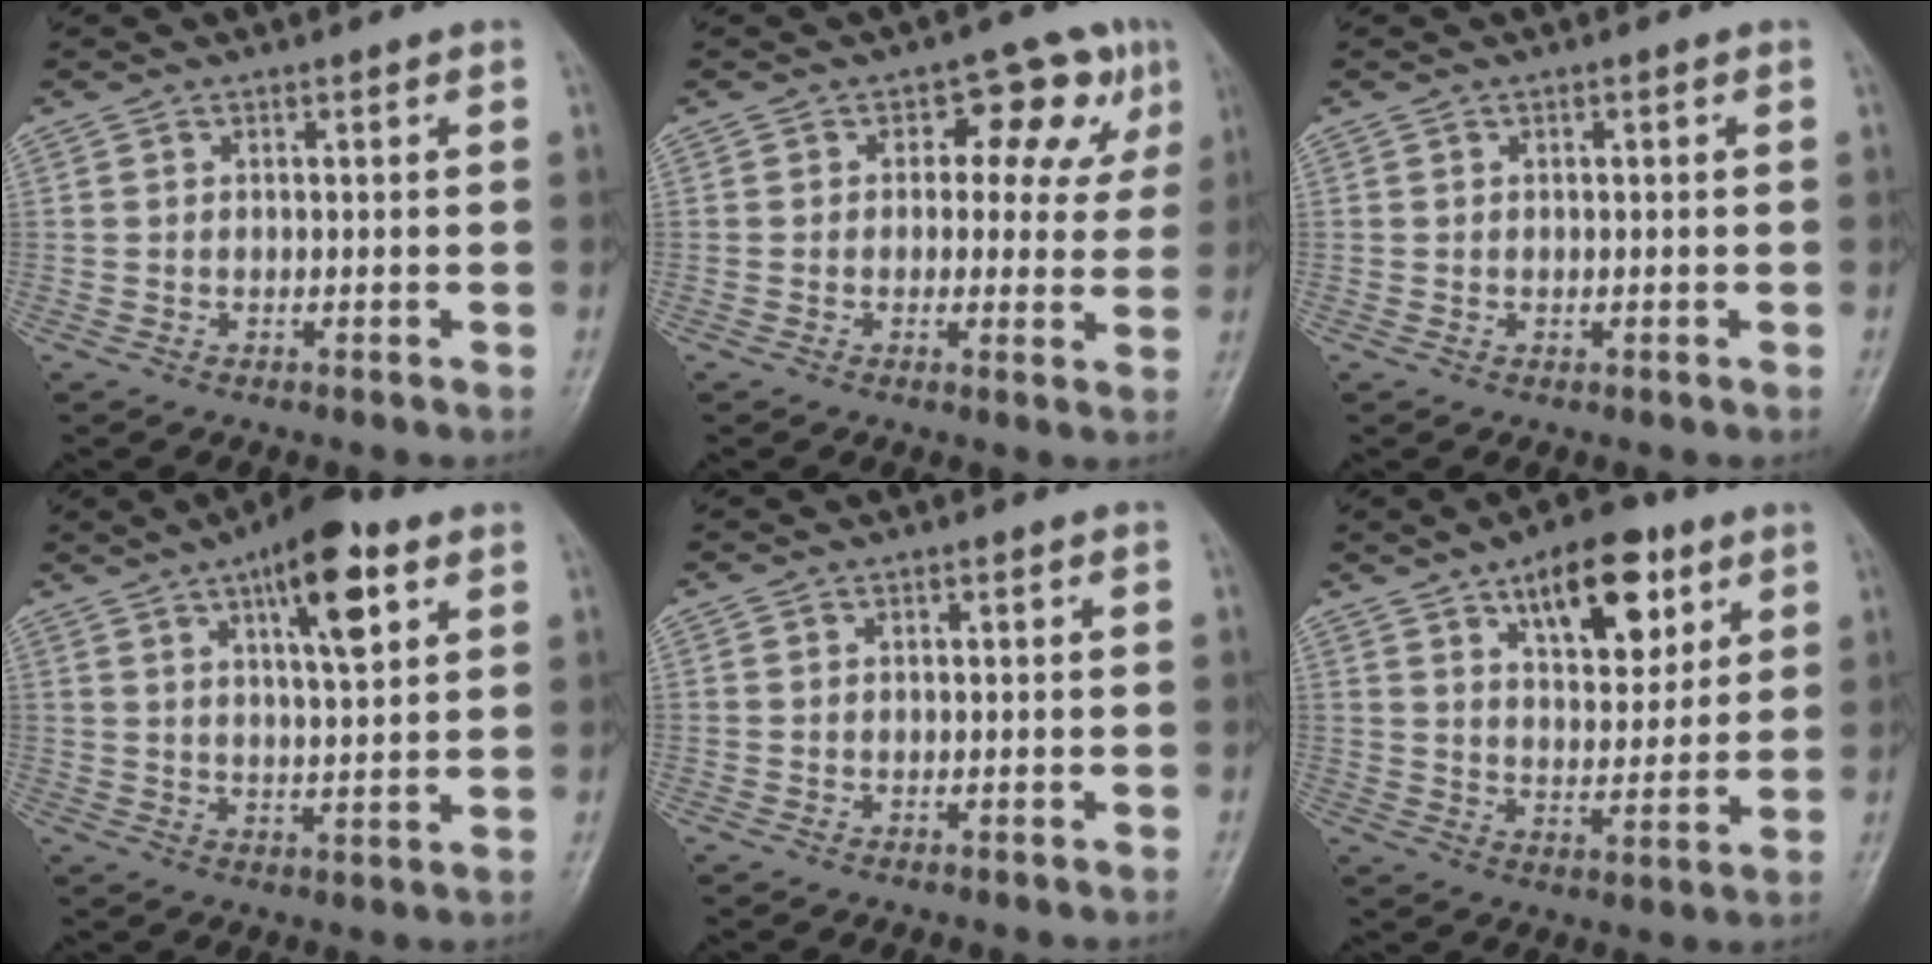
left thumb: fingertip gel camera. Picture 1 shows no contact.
{"total": 9.1, "force": [3.2, 6.0, 6.1], "torque": [-0.020, 0.004, 0.030]}
{"total": 0.0}
{"total": 12.0, "force": [5.9, 3.7, 9.8], "torque": [-0.134, -0.020, 0.088]}
{"total": 0.0}
{"total": 13.5, "force": [7.3, 6.5, 9.3], "torque": [-0.100, -0.035, 0.113]}